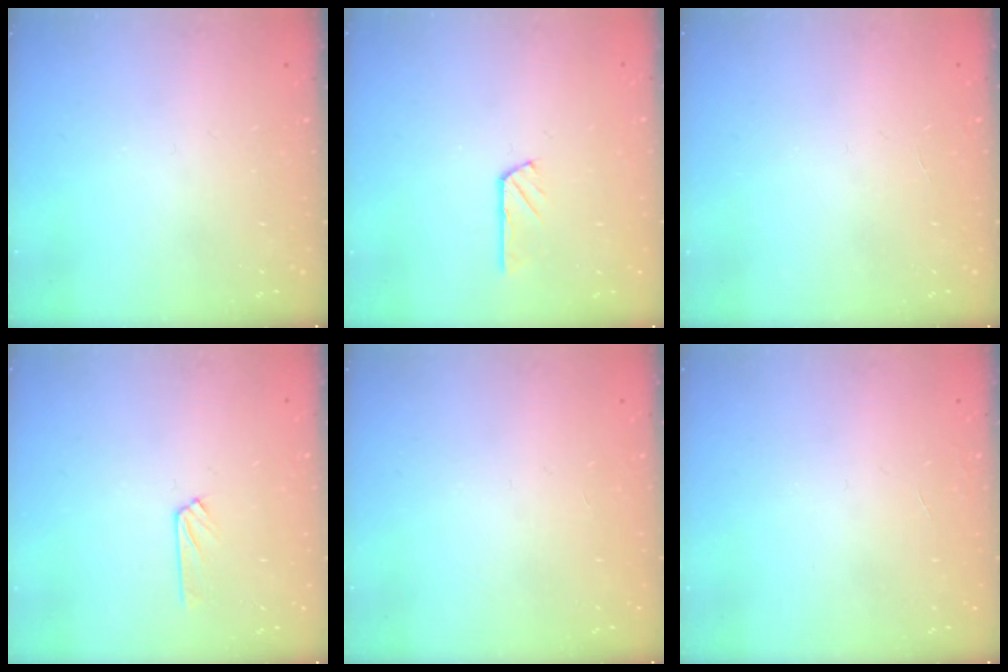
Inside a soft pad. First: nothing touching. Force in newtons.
{"total": 2.7, "press": 2.7, "slide": 0.1}
{"total": 0.0}
{"total": 4.5, "press": 4.4, "slide": 0.6}
{"total": 0.0}
{"total": 0.0}